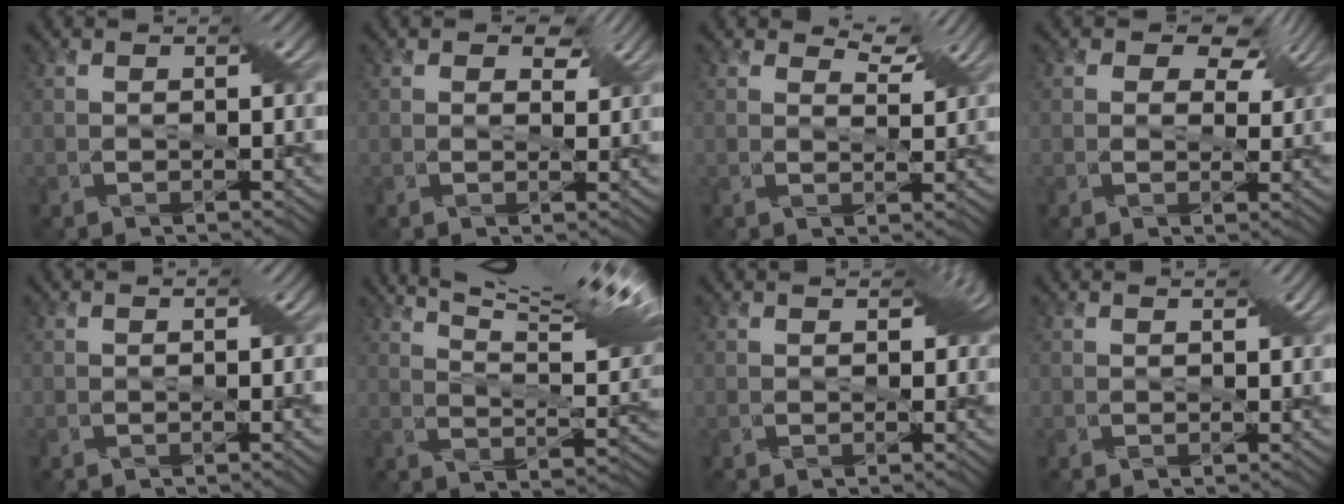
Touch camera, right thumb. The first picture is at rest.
{"total": 3.3, "force": [2.0, 2.1, 1.7], "torque": [-0.029, 0.005, 0.007]}
{"total": 3.2, "force": [2.8, 0.5, 1.4], "torque": [-0.042, -0.003, 0.046]}
{"total": 6.5, "force": [3.7, 4.0, 3.5], "torque": [-0.060, 0.019, 0.035]}
{"total": 0.7, "force": [0.1, -0.1, 0.7], "torque": [-0.017, -0.008, 0.006]}
{"total": 13.6, "force": [10.7, 1.1, 8.3], "torque": [-0.159, 0.003, 0.170]}
{"total": 2.0, "force": [0.7, 1.3, 1.4], "torque": [-0.022, 0.006, 0.016]}
{"total": 0.8, "force": [0.7, -0.4, 0.0], "torque": [-0.014, -0.003, 0.016]}